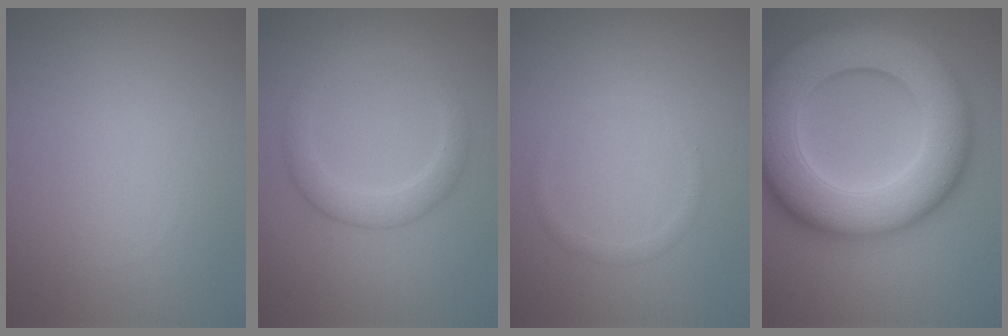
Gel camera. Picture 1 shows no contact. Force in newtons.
{"total": 2.8, "press": 2.8, "slide": 0.2}
{"total": 0.9, "press": 0.9, "slide": 0.1}
{"total": 14.6, "press": 14.6, "slide": 0.3}